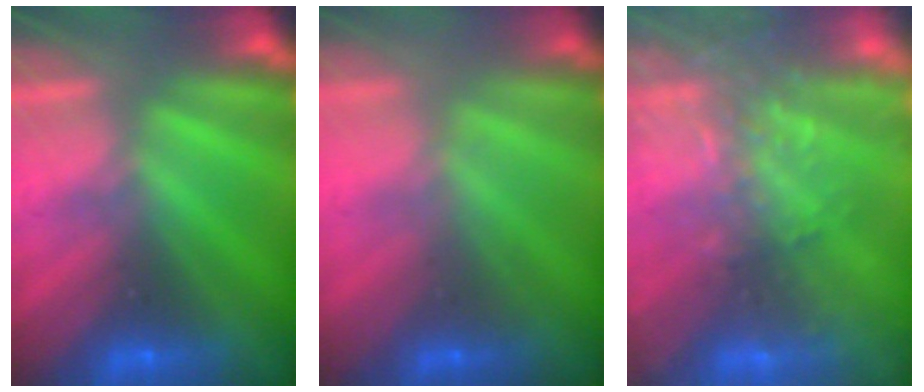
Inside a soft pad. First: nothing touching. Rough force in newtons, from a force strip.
{"total": 2.0}
{"total": 6.4}